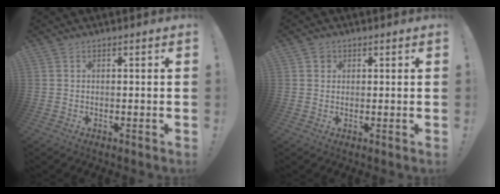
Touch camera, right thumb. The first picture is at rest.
{"total": 2.1, "force": [1.0, 1.8, 0.3], "torque": [-0.004, -0.001, 0.018]}